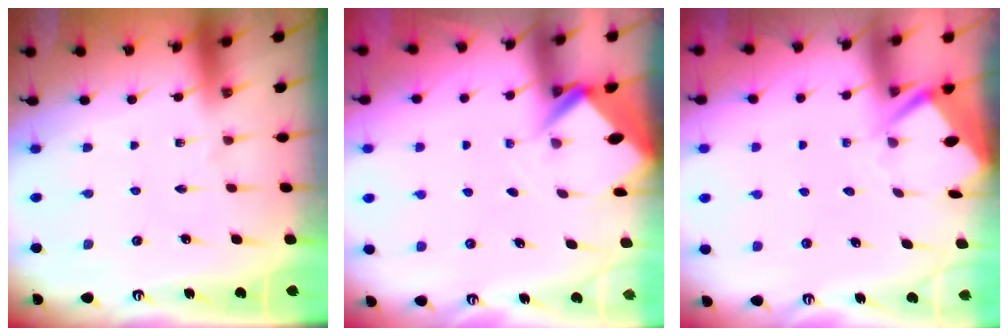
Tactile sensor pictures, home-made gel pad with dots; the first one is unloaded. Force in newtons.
{"total": 2.7, "press": 2.7, "slide": 0.1}
{"total": 3.4, "press": 3.4, "slide": 0.3}